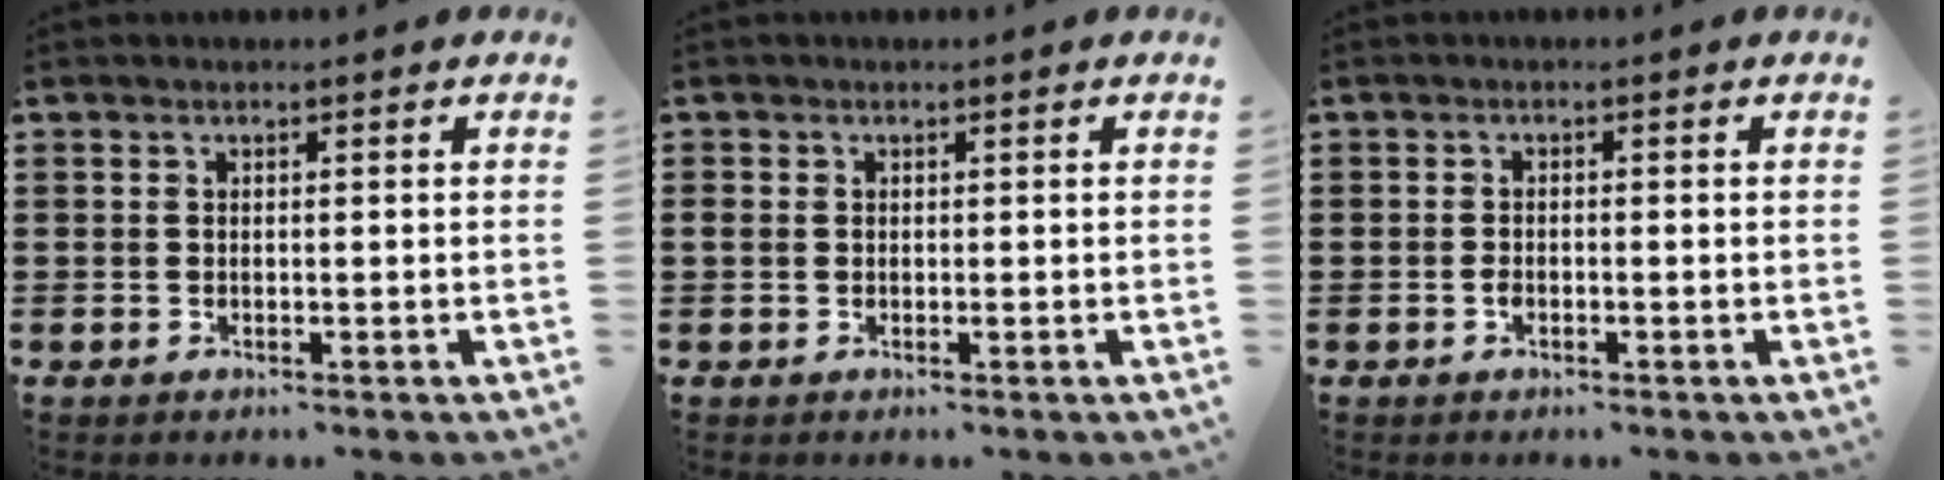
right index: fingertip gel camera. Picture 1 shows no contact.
{"total": 0.9, "force": [-0.1, 0.7, 0.5], "torque": [-0.012, 0.002, -0.002]}
{"total": 1.2, "force": [-0.6, 0.4, 0.9], "torque": [-0.020, -0.004, -0.010]}